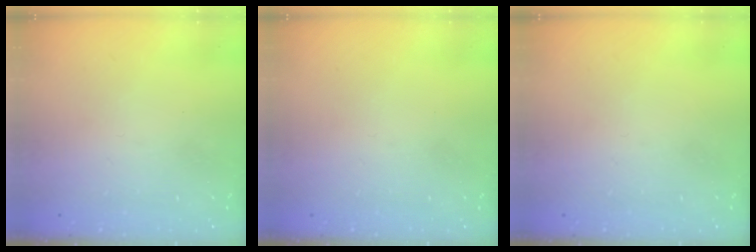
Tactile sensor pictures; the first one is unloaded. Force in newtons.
{"total": 0.0}
{"total": 0.0}